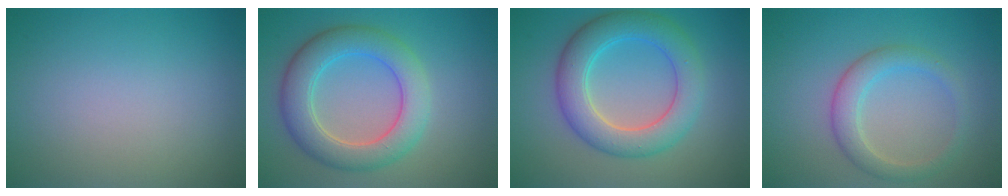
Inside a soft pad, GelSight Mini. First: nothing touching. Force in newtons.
{"total": 6.1, "press": 6.1, "slide": 0.4}
{"total": 6.2, "press": 6.2, "slide": 0.3}
{"total": 3.0, "press": 3.0, "slide": 0.1}